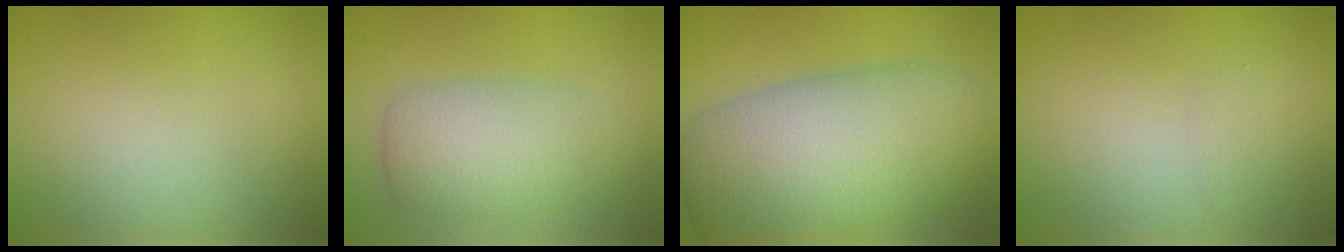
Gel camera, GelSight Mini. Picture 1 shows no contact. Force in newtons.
{"total": 5.1, "press": 5.0, "slide": 0.5}
{"total": 11.8, "press": 11.8, "slide": 0.5}
{"total": 0.9, "press": 0.9, "slide": 0.0}